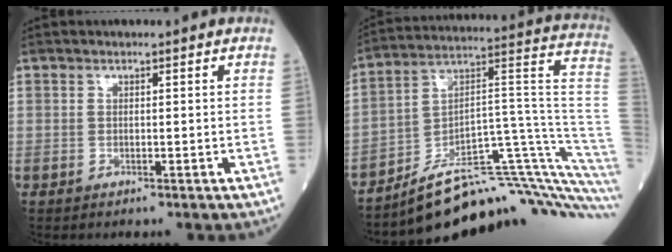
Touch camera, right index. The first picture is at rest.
{"total": 20.1, "force": [-17.5, 0.3, 10.0], "torque": [-0.060, 0.068, -0.256]}